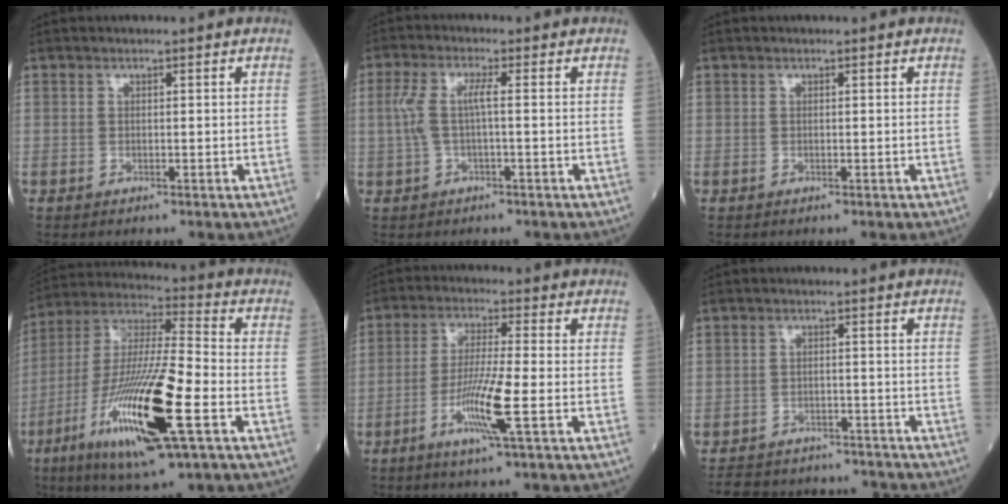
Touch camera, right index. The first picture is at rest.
{"total": 4.2, "force": [0.1, 0.7, 4.1], "torque": [-0.101, 0.014, 0.000]}
{"total": 0.0}
{"total": 21.5, "force": [-8.0, 2.5, 19.8], "torque": [-0.404, -0.037, -0.147]}
{"total": 8.3, "force": [-3.0, -0.7, 7.7], "torque": [-0.151, -0.014, -0.061]}
{"total": 12.5, "force": [-11.6, 4.2, 2.4], "torque": [-0.046, 0.016, -0.148]}